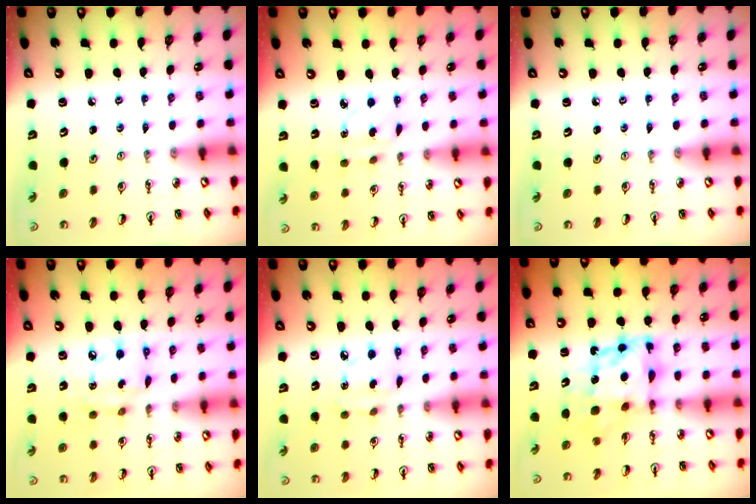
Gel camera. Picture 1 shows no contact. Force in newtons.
{"total": 3.9, "press": 3.9, "slide": 0.5}
{"total": 0.0}
{"total": 9.0, "press": 9.0, "slide": 0.6}
{"total": 5.3, "press": 5.3, "slide": 0.1}
{"total": 8.7, "press": 8.6, "slide": 1.3}